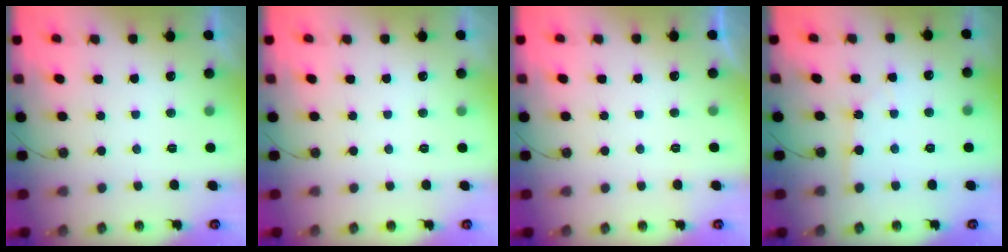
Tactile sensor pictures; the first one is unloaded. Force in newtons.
{"total": 0.0}
{"total": 0.0}
{"total": 2.3, "press": 2.3, "slide": 0.3}